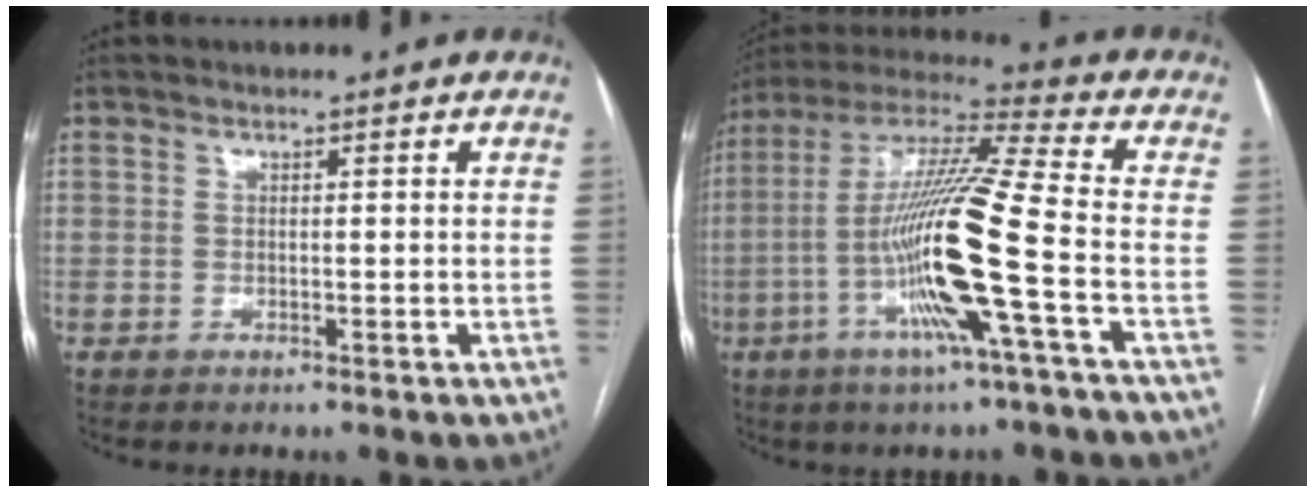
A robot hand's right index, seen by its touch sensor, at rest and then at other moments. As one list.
[{"total": 17.5, "force": [-4.7, -1.1, 16.8], "torque": [-0.328, -0.008, -0.100]}]